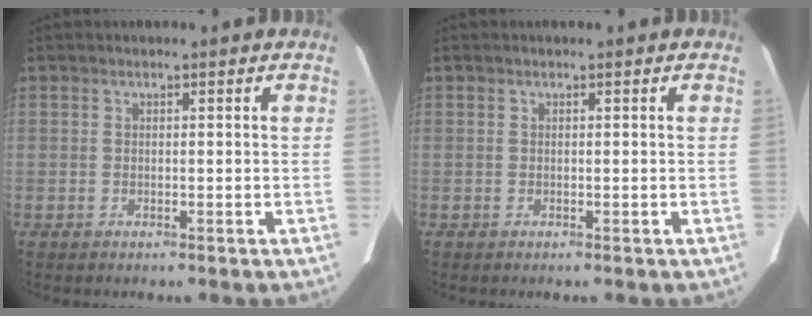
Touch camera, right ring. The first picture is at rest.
{"total": 0.0}